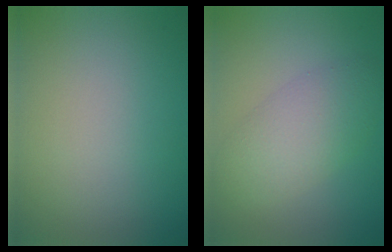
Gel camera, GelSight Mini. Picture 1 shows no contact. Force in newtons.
{"total": 4.5, "press": 4.5, "slide": 0.1}